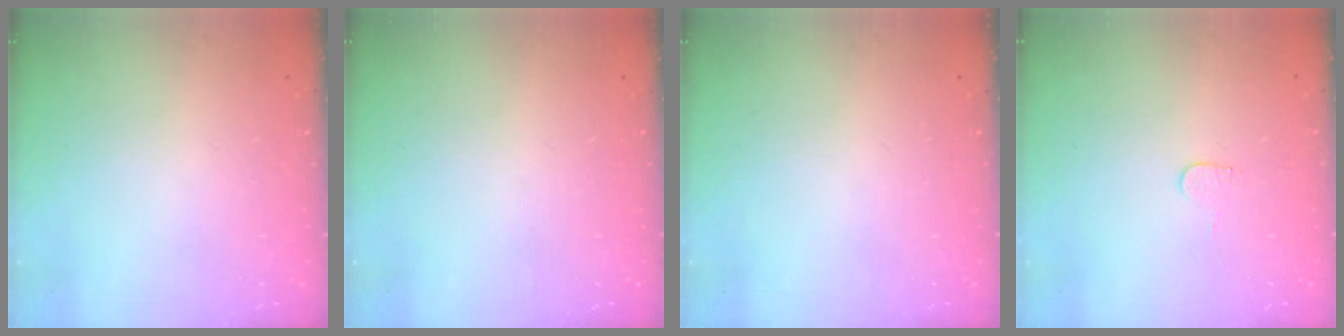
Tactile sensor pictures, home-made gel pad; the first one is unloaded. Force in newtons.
{"total": 0.0}
{"total": 0.0}
{"total": 4.9, "press": 4.9, "slide": 0.3}